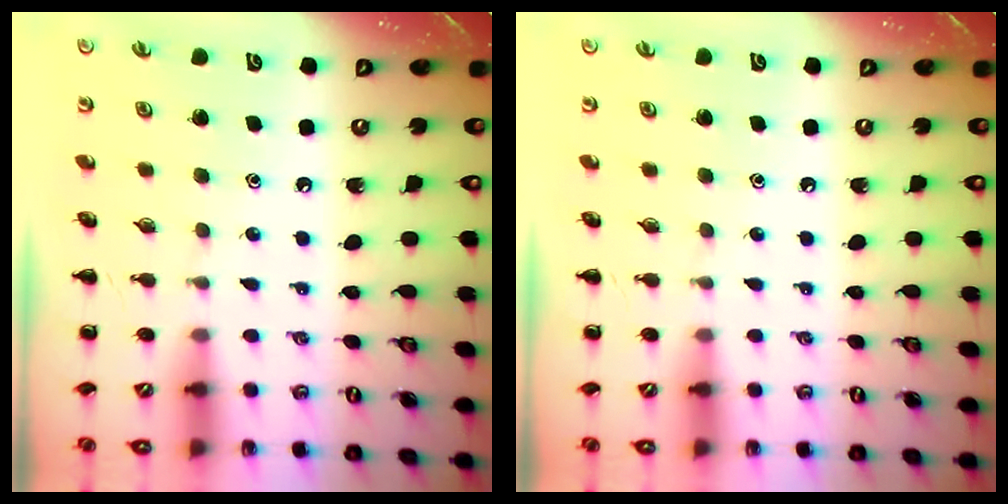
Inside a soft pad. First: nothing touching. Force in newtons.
{"total": 0.0}